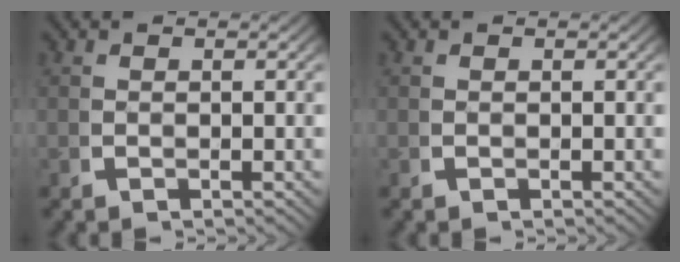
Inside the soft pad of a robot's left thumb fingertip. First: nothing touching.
{"total": 0.0}